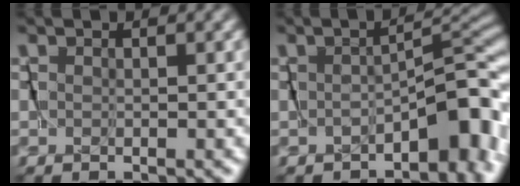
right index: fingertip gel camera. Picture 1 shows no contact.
{"total": 4.5, "force": [-3.3, 1.4, 2.6], "torque": [-0.021, 0.005, -0.053]}